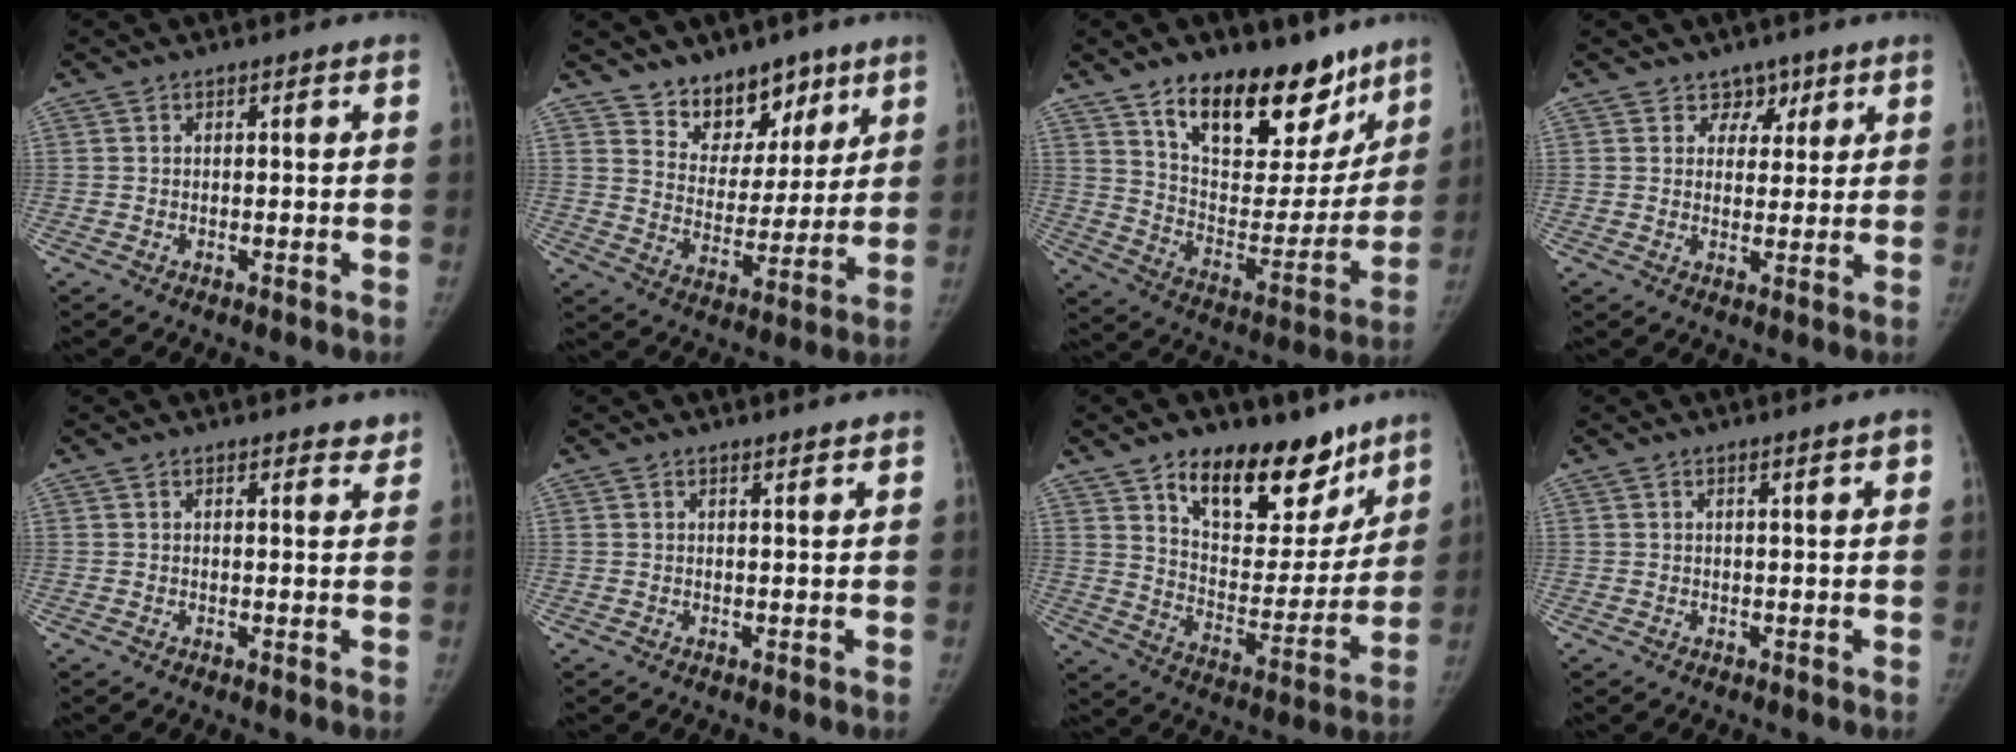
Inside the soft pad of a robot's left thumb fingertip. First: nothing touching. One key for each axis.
{"total": 11.6, "fx": 8.5, "fy": 6.8, "fz": 4.0, "tx": -0.013, "ty": -0.058, "tz": 0.148}
{"total": 23.7, "fx": 15.6, "fy": 11.9, "fz": 13.2, "tx": -0.142, "ty": -0.081, "tz": 0.248}
{"total": 3.9, "fx": 2.6, "fy": 2.9, "fz": 0.6, "tx": 0.022, "ty": -0.013, "tz": 0.037}
{"total": 3.1, "fx": 2.8, "fy": 1.0, "fz": 1.0, "tx": 0.012, "ty": -0.012, "tz": 0.026}
{"total": 1.3, "fx": 1.2, "fy": 0.1, "fz": 0.5, "tx": -0.003, "ty": -0.007, "tz": 0.021}
{"total": 20.8, "fx": 13.8, "fy": 10.7, "fz": 11.3, "tx": -0.107, "ty": -0.086, "tz": 0.217}
{"total": 1.9, "fx": 1.1, "fy": 0.1, "fz": 1.6, "tx": -0.024, "ty": -0.003, "tz": 0.015}